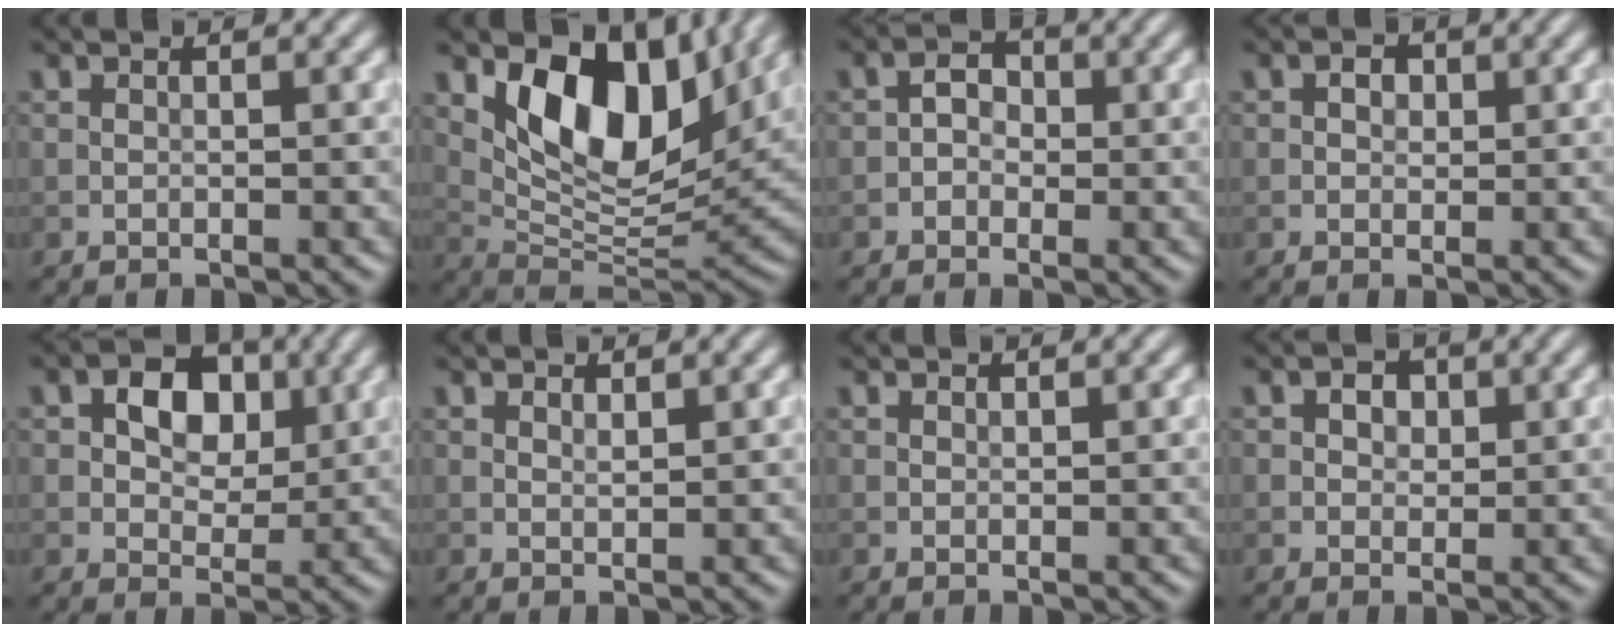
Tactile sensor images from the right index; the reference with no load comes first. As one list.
[{"total": 10.8, "force": [4.4, 6.0, 7.8], "torque": [-0.121, -0.016, 0.078]}, {"total": 1.8, "force": [-0.5, 1.5, 0.9], "torque": [-0.007, 0.005, -0.016]}, {"total": 1.4, "force": [0.4, 1.0, 0.8], "torque": [-0.008, -0.001, 0.001]}, {"total": 5.2, "force": [1.1, 3.6, 3.5], "torque": [-0.050, 0.003, 0.008]}, {"total": 0.8, "force": [0.6, 0.2, 0.4], "torque": [-0.009, -0.002, 0.013]}, {"total": 0.0}, {"total": 2.2, "force": [0.8, 1.5, 1.3], "torque": [-0.014, 0.001, 0.006]}]